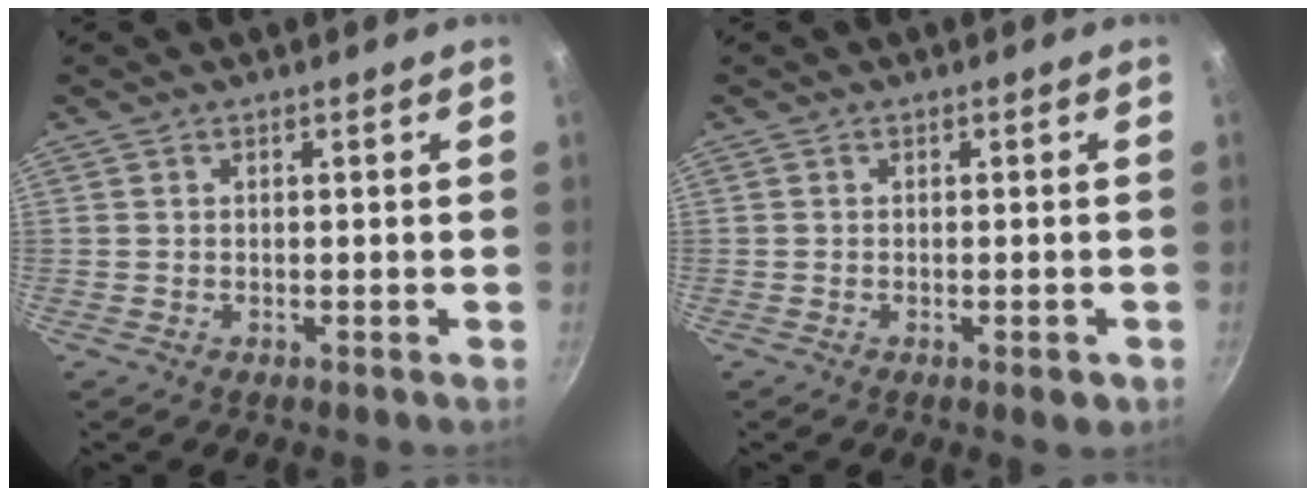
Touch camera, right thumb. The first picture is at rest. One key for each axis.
{"total": 2.3, "fx": -1.0, "fy": 0.8, "fz": 1.9, "tx": -0.028, "ty": 0.002, "tz": -0.013}